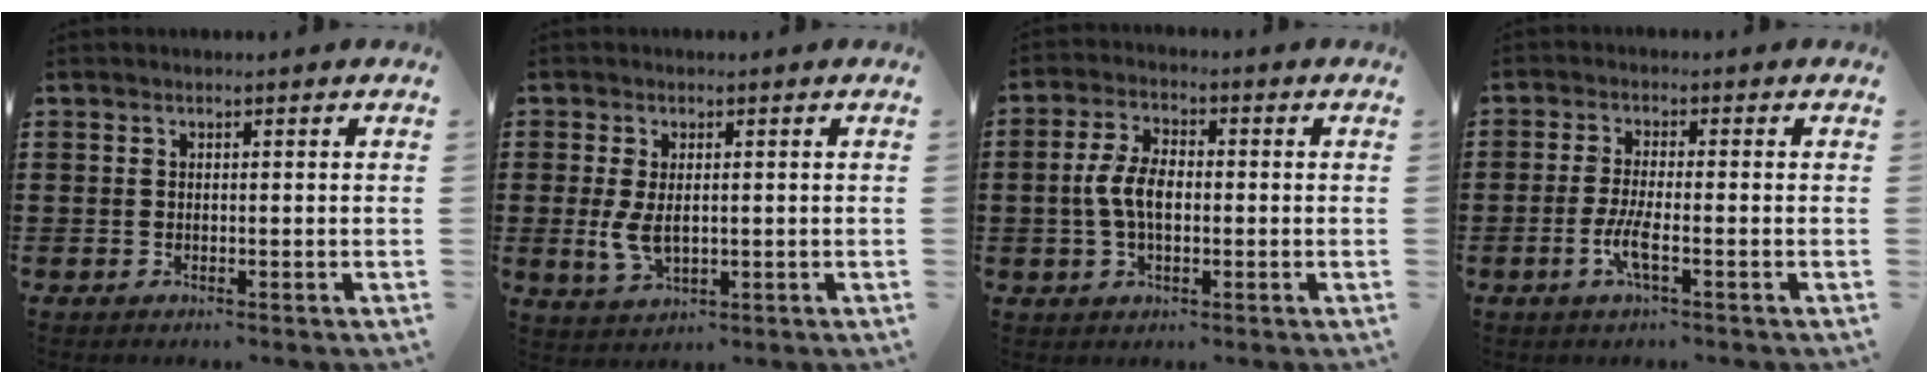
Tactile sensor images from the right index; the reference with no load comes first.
{"total": 4.3, "force": [0.0, 2.1, 3.7], "torque": [-0.092, -0.004, -0.005]}
{"total": 6.0, "force": [-0.5, 3.1, 5.1], "torque": [-0.121, -0.002, -0.017]}
{"total": 4.3, "force": [-1.6, 0.7, 3.9], "torque": [-0.087, -0.008, -0.036]}